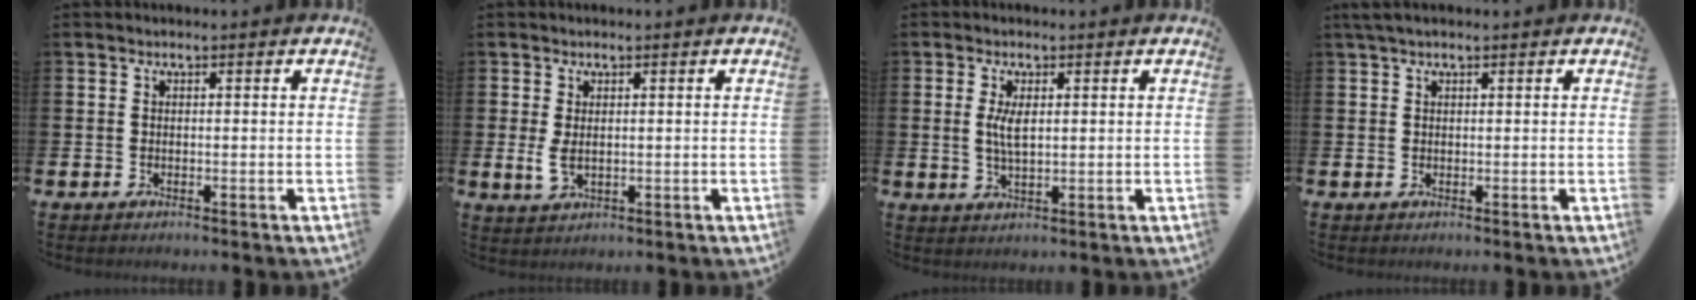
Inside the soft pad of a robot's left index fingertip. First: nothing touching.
{"total": 2.4, "force": [0.5, 1.2, 2.1], "torque": [-0.036, 0.000, 0.007]}
{"total": 3.4, "force": [0.9, 1.2, 3.0], "torque": [-0.050, 0.001, 0.011]}
{"total": 1.5, "force": [1.0, 0.4, 1.1], "torque": [-0.021, 0.004, 0.016]}